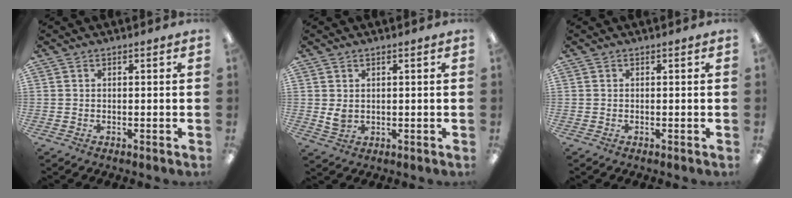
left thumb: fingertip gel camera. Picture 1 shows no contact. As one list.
[{"total": 2.8, "force": [0.9, 2.0, 1.6], "torque": [-0.025, -0.001, 0.015]}, {"total": 0.0}]